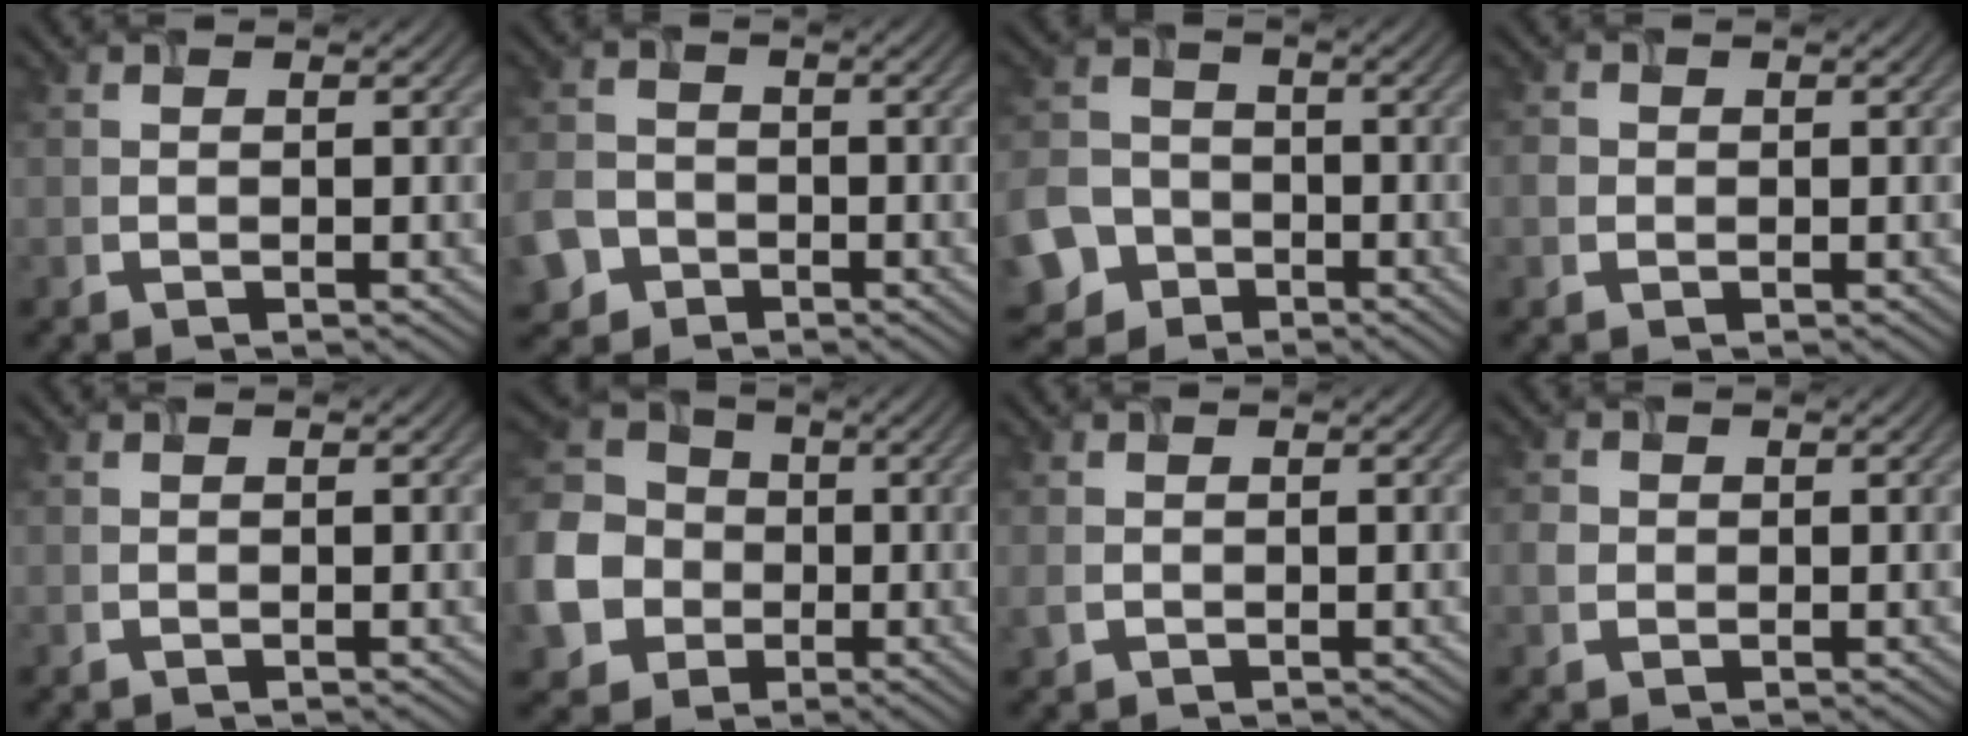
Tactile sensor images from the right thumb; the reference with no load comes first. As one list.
[{"total": 5.4, "force": [-2.7, 4.2, 1.9], "torque": [-0.060, -0.010, -0.063]}, {"total": 9.0, "force": [-4.2, 7.3, 3.2], "torque": [-0.096, -0.032, -0.102]}, {"total": 1.2, "force": [-0.1, 1.2, 0.4], "torque": [-0.008, -0.002, -0.007]}, {"total": 0.0}, {"total": 12.5, "force": [-2.5, 10.8, 5.7], "torque": [-0.189, -0.033, -0.067]}, {"total": 1.3, "force": [-0.2, 1.2, 0.6], "torque": [-0.017, -0.005, -0.005]}, {"total": 1.5, "force": [-0.1, 1.5, 0.5], "torque": [-0.014, -0.001, -0.006]}]